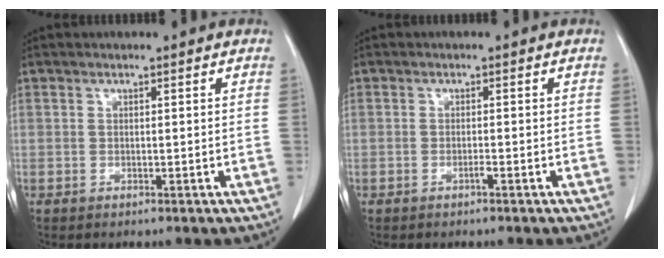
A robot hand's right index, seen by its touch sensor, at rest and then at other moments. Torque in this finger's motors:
{"motor_torque": [0.17, 0.00, 0.07, 0.03]}